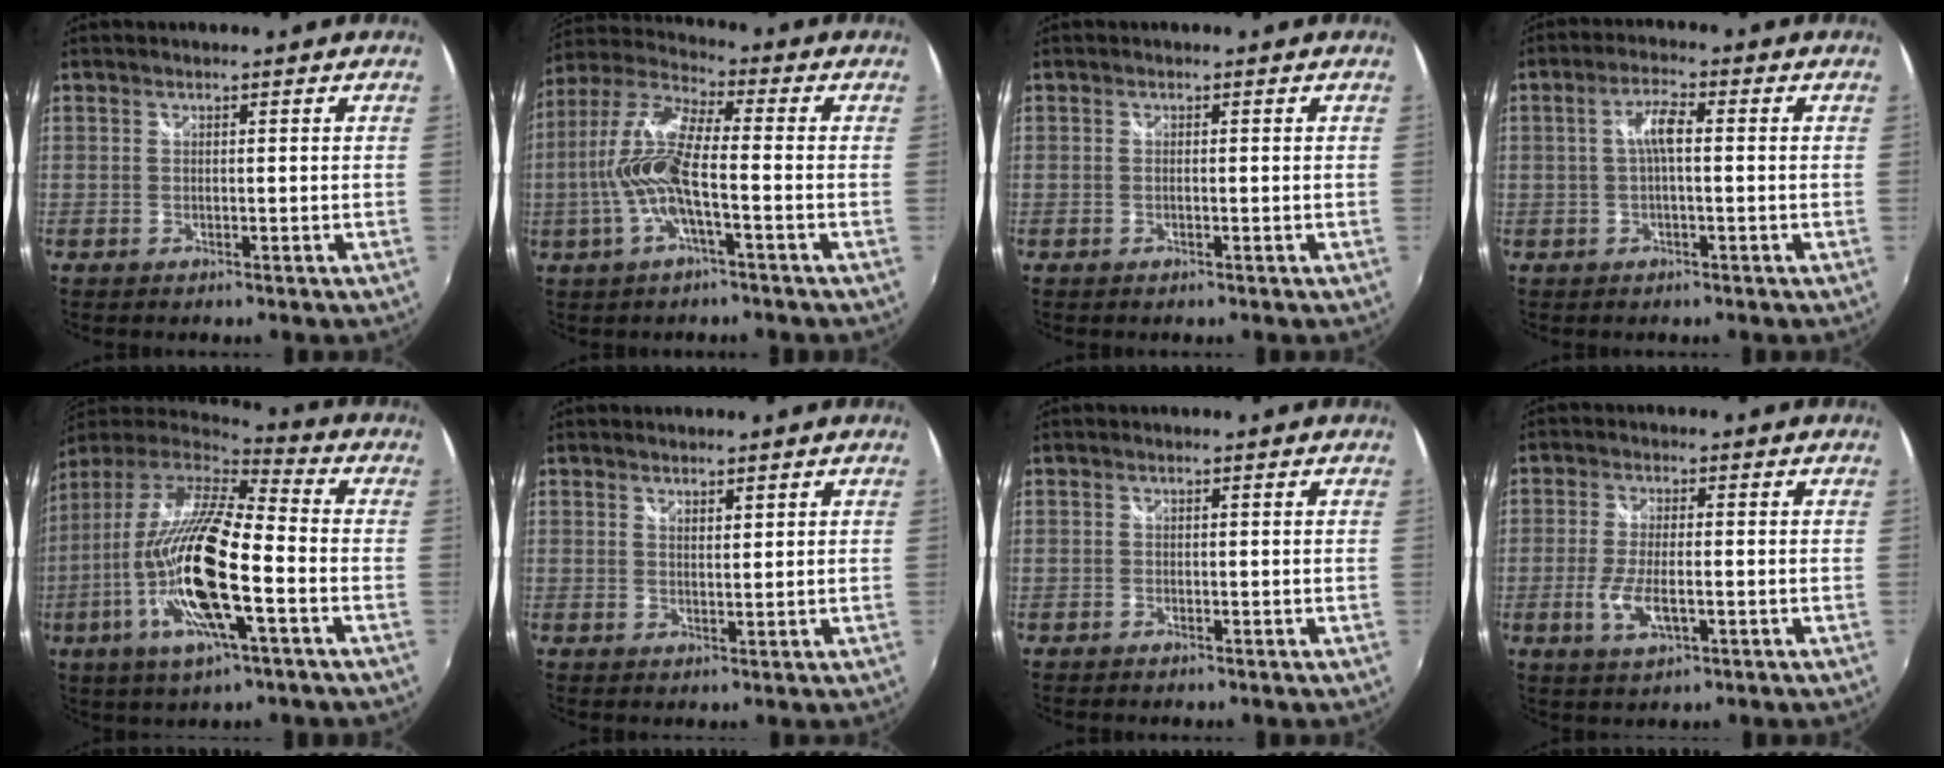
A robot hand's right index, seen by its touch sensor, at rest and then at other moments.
{"total": 12.4, "force": [-2.6, 2.6, 11.9], "torque": [-0.242, 0.000, -0.052]}
{"total": 0.6, "force": [-0.2, 0.0, 0.6], "torque": [-0.013, 0.001, -0.006]}
{"total": 4.2, "force": [0.0, 0.9, 4.1], "torque": [-0.077, 0.010, 0.001]}
{"total": 21.7, "force": [-6.2, 4.4, 20.3], "torque": [-0.378, -0.035, -0.125]}
{"total": 1.7, "force": [1.4, 0.5, 0.8], "torque": [-0.011, -0.001, 0.024]}
{"total": 0.6, "force": [-0.5, 0.3, 0.2], "torque": [-0.003, -0.003, -0.011]}
{"total": 6.4, "force": [-2.0, 2.0, 5.7], "torque": [-0.120, -0.011, -0.037]}